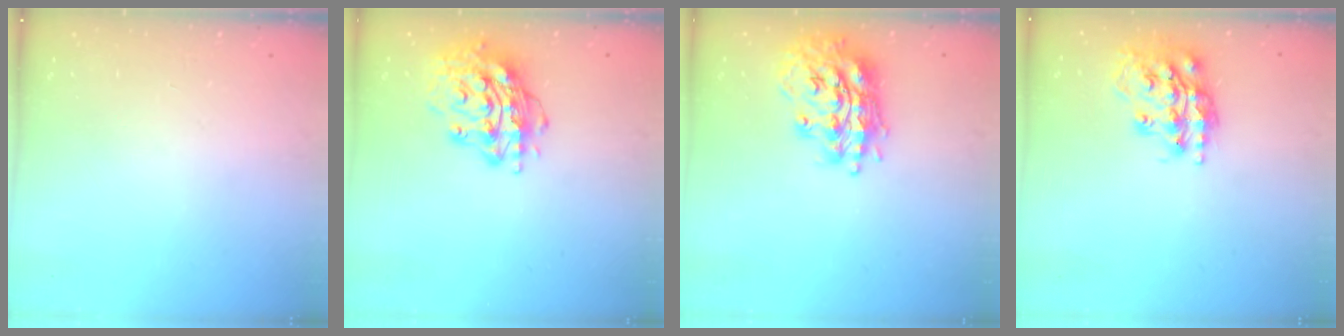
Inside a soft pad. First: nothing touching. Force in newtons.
{"total": 15.5, "press": 15.5, "slide": 1.5}
{"total": 18.7, "press": 18.7, "slide": 1.8}
{"total": 18.1, "press": 18.0, "slide": 1.4}